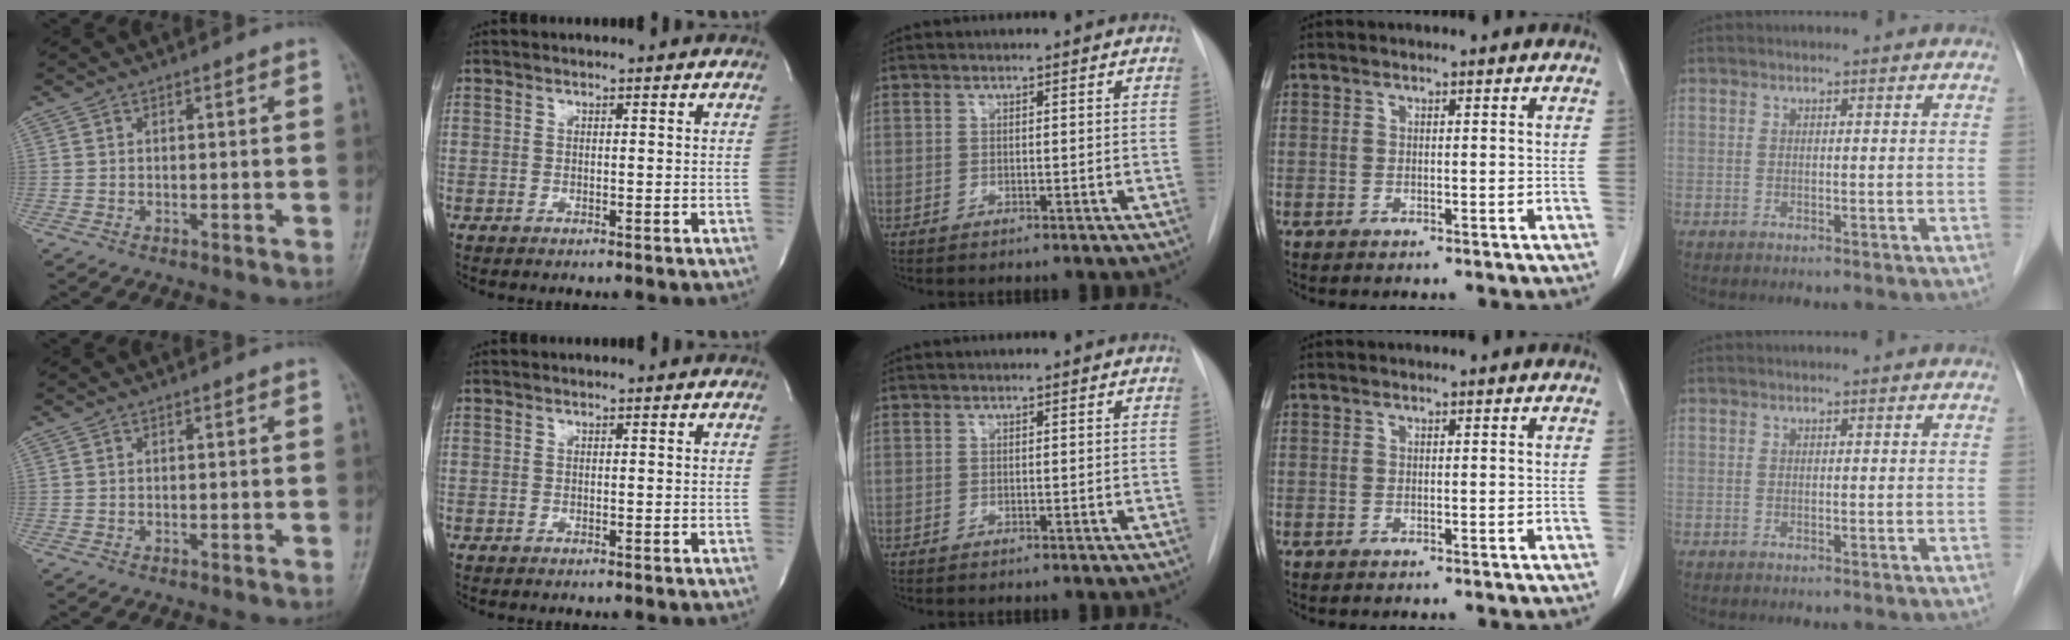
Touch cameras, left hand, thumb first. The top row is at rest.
{}